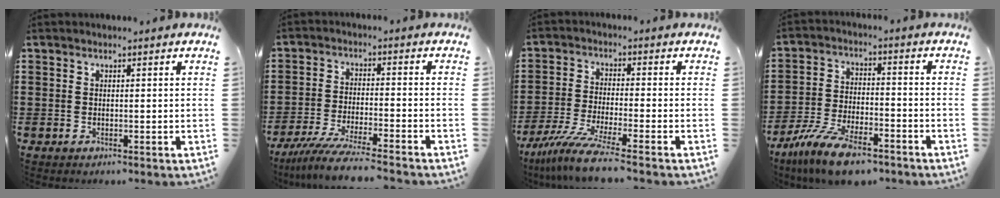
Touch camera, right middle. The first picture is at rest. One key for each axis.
{"total": 7.0, "fx": -6.3, "fy": -0.3, "fz": 3.0, "tx": -0.069, "ty": -0.017, "tz": -0.122}
{"total": 8.0, "fx": -6.5, "fy": -0.2, "fz": 4.6, "tx": -0.103, "ty": -0.019, "tz": -0.127}
{"total": 10.2, "fx": -8.2, "fy": 2.2, "fz": 5.7, "tx": -0.119, "ty": 0.009, "tz": -0.156}